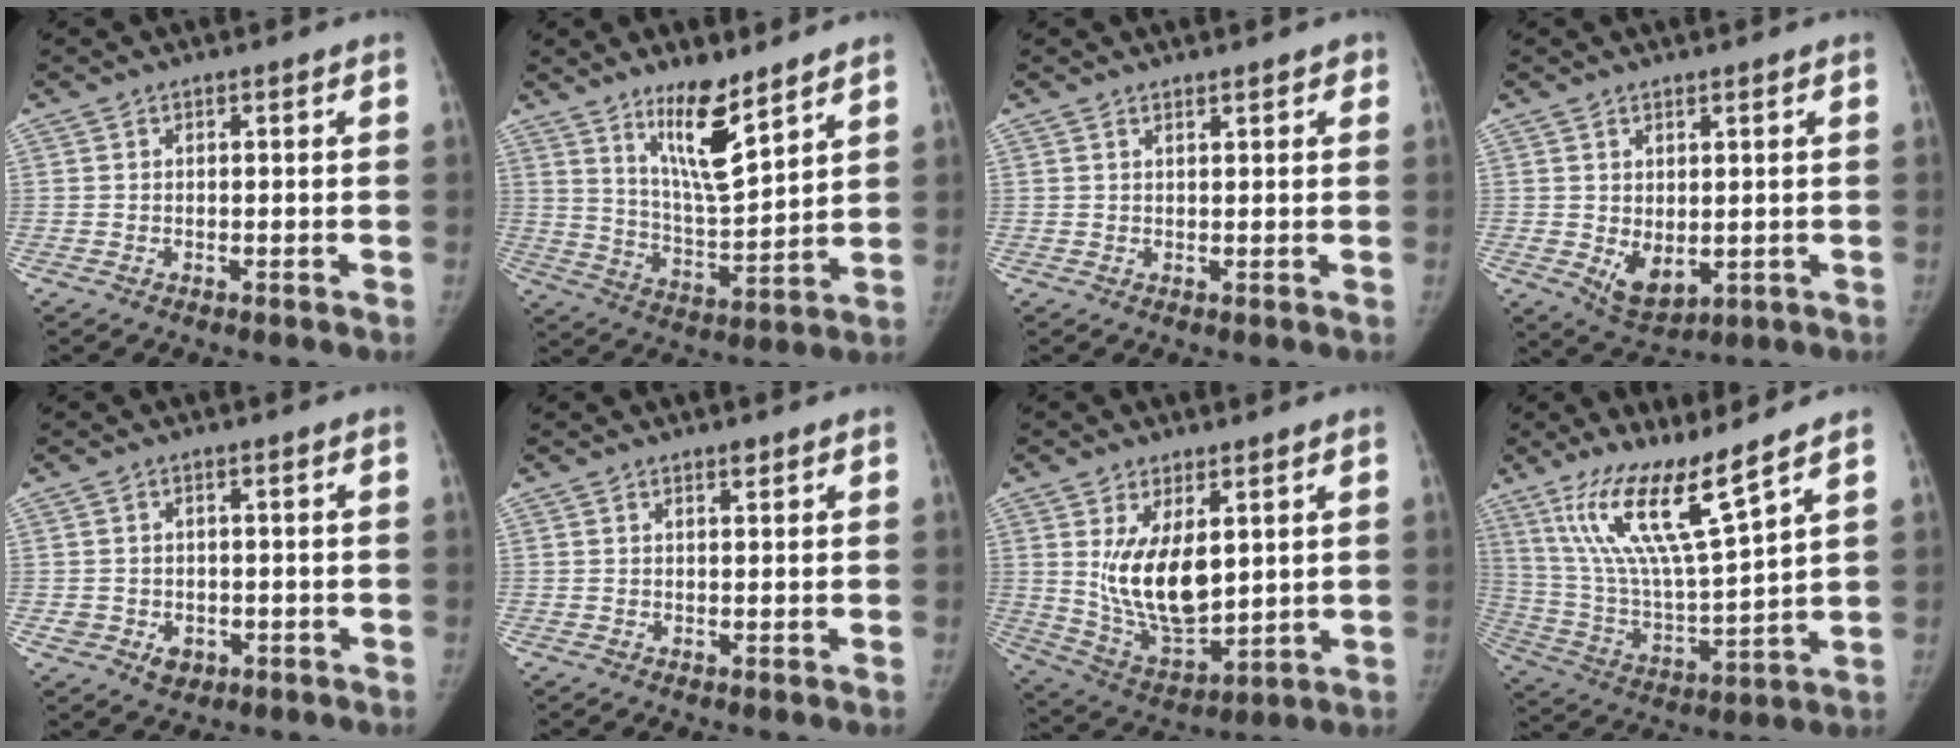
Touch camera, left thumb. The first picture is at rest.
{"total": 12.4, "force": [8.2, 2.9, 8.7], "torque": [-0.138, -0.071, 0.156]}
{"total": 1.7, "force": [1.3, 0.7, 0.9], "torque": [-0.003, -0.005, 0.015]}
{"total": 6.1, "force": [-0.2, 3.7, 4.9], "torque": [-0.064, -0.014, 0.018]}
{"total": 3.7, "force": [-1.2, 3.1, 1.6], "torque": [-0.014, 0.003, -0.006]}
{"total": 0.9, "force": [0.7, 0.3, 0.5], "torque": [-0.008, -0.005, 0.012]}
{"total": 14.1, "force": [3.4, 7.2, 11.7], "torque": [-0.182, -0.030, 0.083]}
{"total": 16.6, "force": [11.0, 1.6, 12.4], "torque": [-0.226, -0.065, 0.219]}